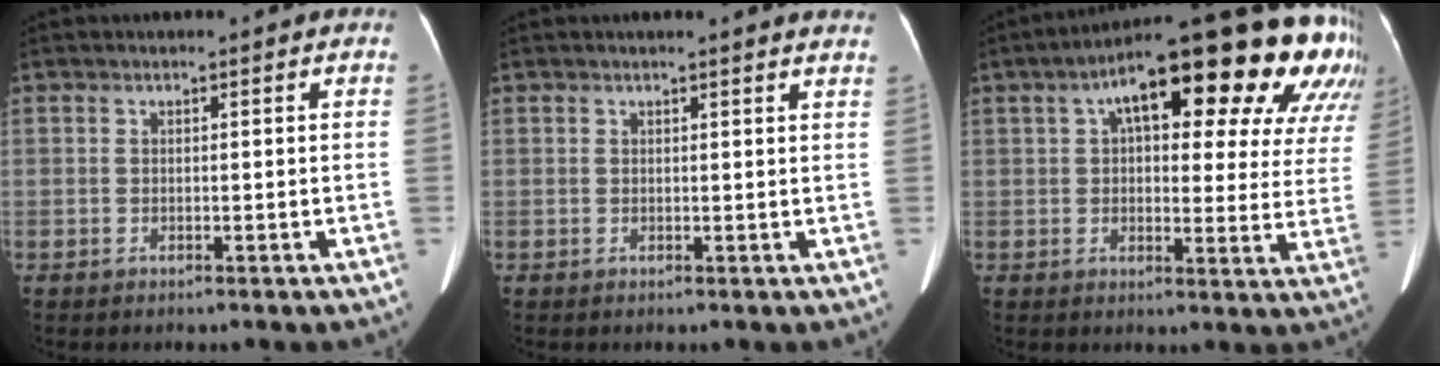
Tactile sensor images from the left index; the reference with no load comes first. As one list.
[{"total": 6.1, "force": [5.7, 0.2, 2.1], "torque": [-0.023, 0.003, 0.042]}, {"total": 25.8, "force": [14.6, 7.2, 20.0], "torque": [-0.240, 0.064, 0.177]}]